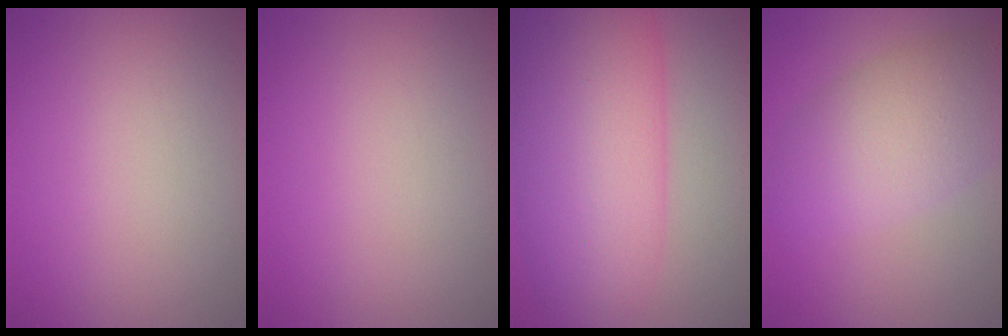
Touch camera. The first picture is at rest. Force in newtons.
{"total": 0.0}
{"total": 10.6, "press": 10.6, "slide": 0.1}
{"total": 6.0, "press": 6.0, "slide": 0.1}